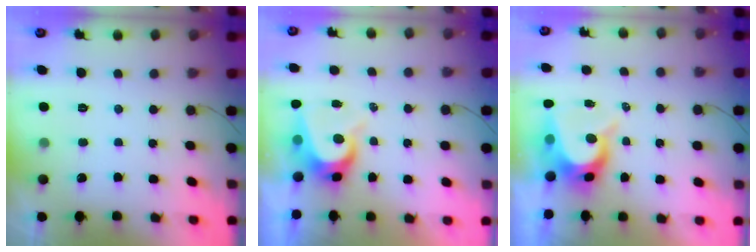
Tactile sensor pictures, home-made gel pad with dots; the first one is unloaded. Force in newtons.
{"total": 7.5, "press": 7.4, "slide": 0.8}
{"total": 8.0, "press": 7.9, "slide": 0.7}